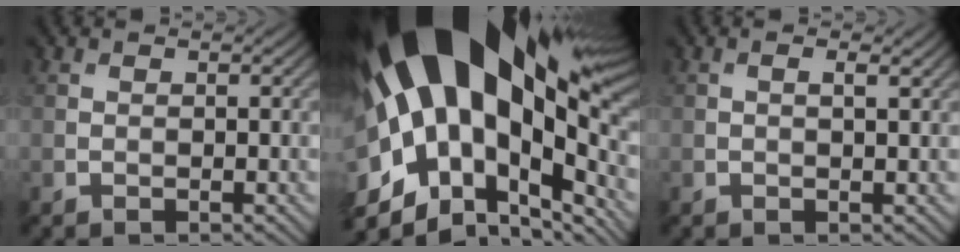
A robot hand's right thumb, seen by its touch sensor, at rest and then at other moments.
{"total": 22.0, "force": [3.9, 12.6, 17.6], "torque": [-0.311, -0.040, 0.092]}
{"total": 1.1, "force": [0.5, 0.0, 1.0], "torque": [-0.015, 0.000, 0.010]}